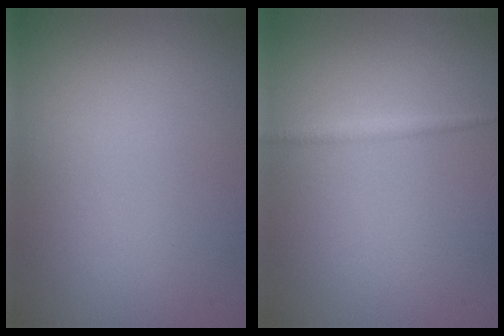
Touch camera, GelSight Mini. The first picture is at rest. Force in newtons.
{"total": 1.0, "press": 1.0, "slide": 0.1}